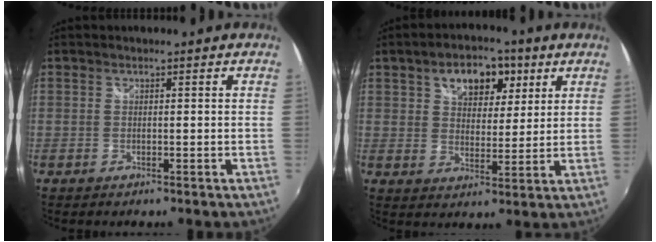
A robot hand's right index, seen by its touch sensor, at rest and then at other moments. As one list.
[{"total": 10.8, "force": [5.3, 6.7, 6.5], "torque": [-0.110, 0.029, 0.086]}]